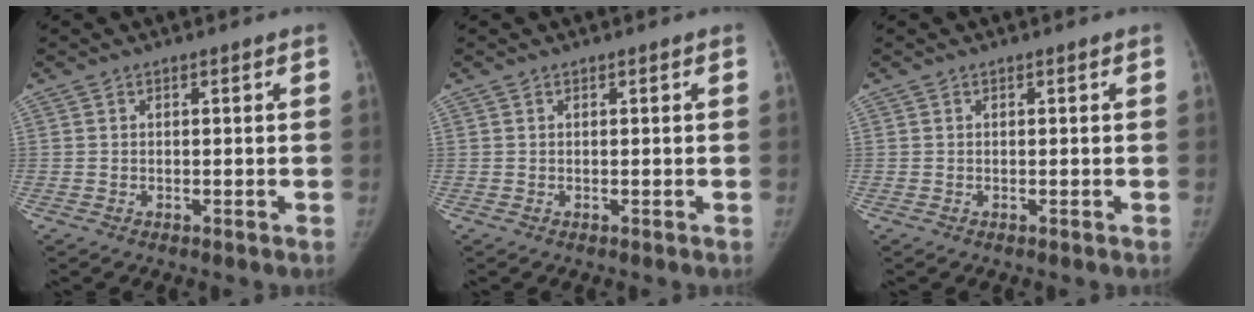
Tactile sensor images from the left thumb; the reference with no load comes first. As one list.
[{"total": 0.0}, {"total": 0.0}]